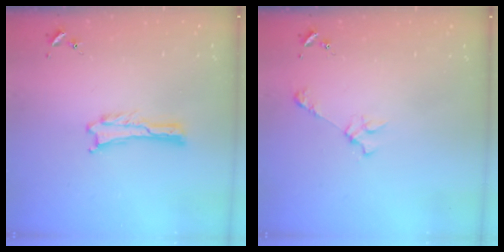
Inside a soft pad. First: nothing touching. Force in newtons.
{"total": 2.4, "press": 2.4, "slide": 0.3}